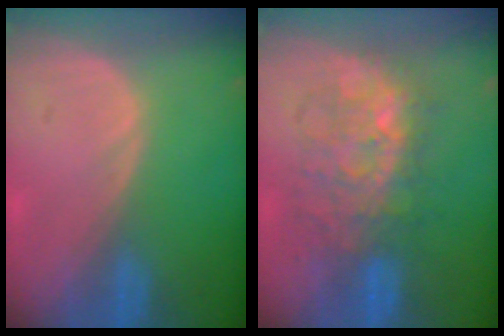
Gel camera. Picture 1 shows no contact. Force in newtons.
{"total": 8.7, "press": 8.7, "slide": 0.3}